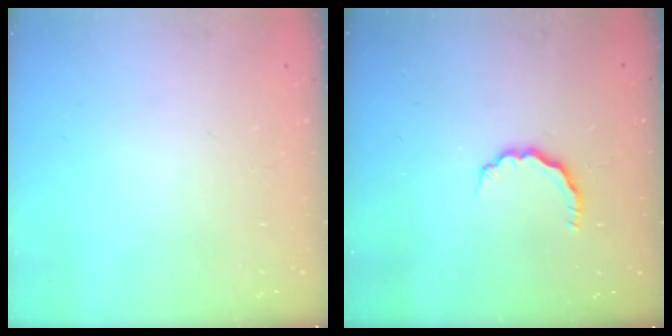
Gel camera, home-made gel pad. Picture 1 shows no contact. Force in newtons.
{"total": 4.9, "press": 4.8, "slide": 1.0}